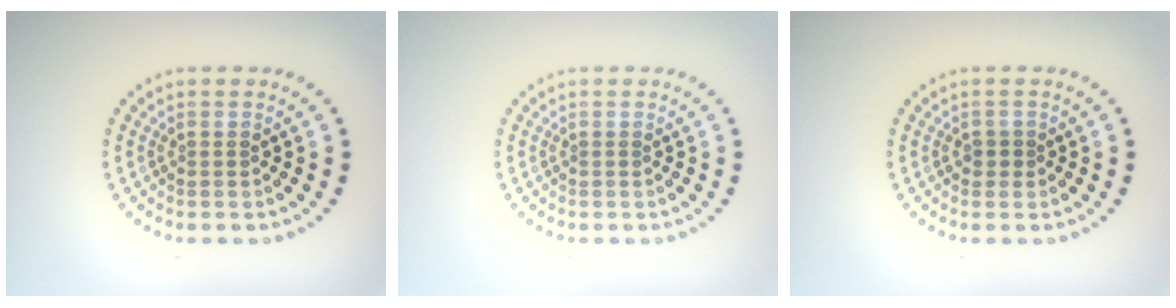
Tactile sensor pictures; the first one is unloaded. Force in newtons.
{"total": 0.0}
{"total": 1.0, "press": 0.9, "slide": 0.4}